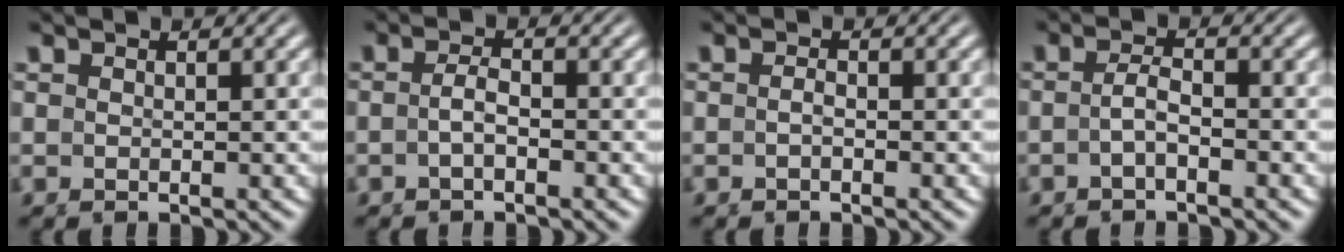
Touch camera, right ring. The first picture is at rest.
{"total": 1.5, "force": [-0.8, -0.1, 1.3], "torque": [-0.028, -0.005, -0.013]}
{"total": 1.1, "force": [-0.5, 0.4, 0.9], "torque": [-0.015, 0.004, -0.013]}
{"total": 1.7, "force": [-1.1, -0.1, 1.4], "torque": [-0.027, -0.004, -0.019]}